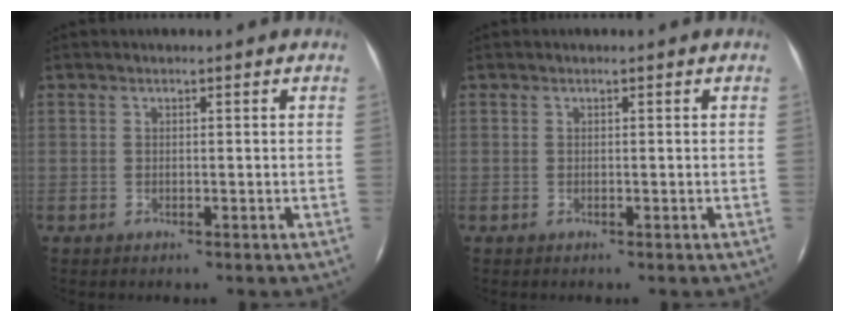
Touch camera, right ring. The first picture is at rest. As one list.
[{"total": 0.0}]